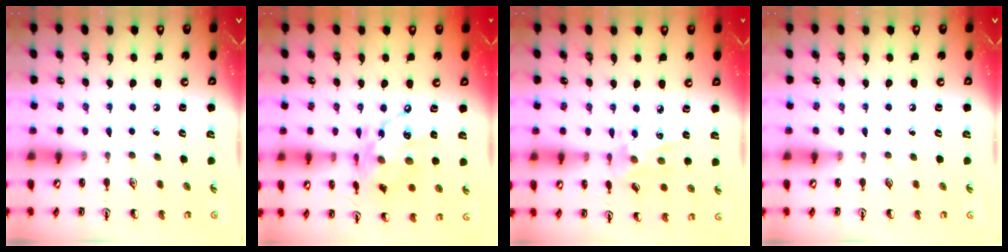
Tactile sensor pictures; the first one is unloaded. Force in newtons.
{"total": 15.1, "press": 15.0, "slide": 1.6}
{"total": 7.1, "press": 7.1, "slide": 0.6}
{"total": 0.0}